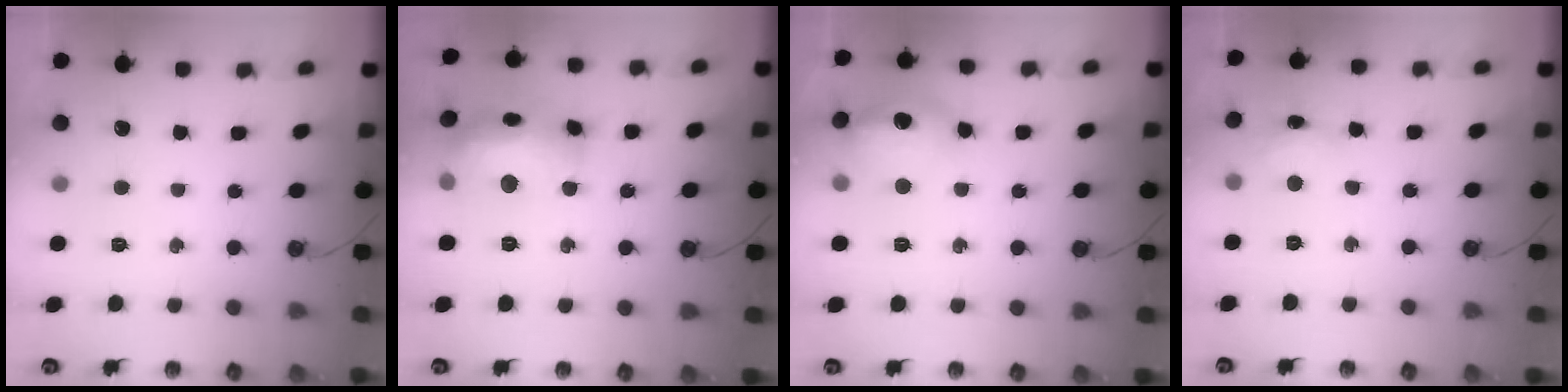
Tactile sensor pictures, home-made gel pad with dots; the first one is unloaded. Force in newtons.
{"total": 18.9, "press": 18.8, "slide": 1.6}
{"total": 14.4, "press": 14.4, "slide": 1.1}
{"total": 3.8, "press": 3.7, "slide": 0.2}